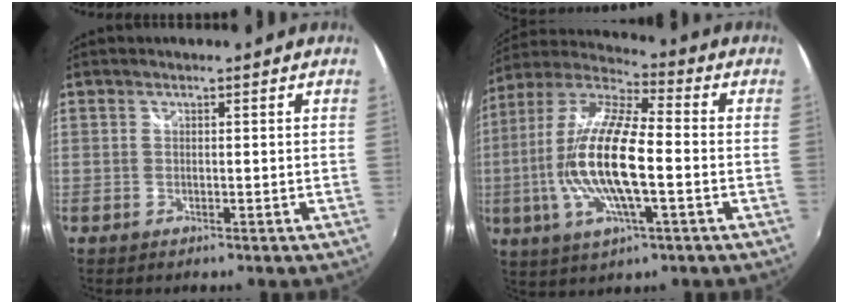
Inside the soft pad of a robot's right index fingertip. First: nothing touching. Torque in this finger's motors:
{"motor_torque": [1.84, -0.30, 1.05, 0.21]}